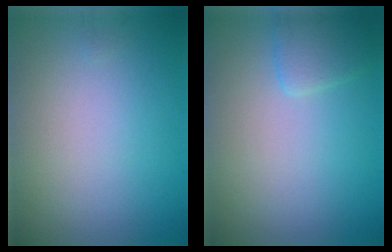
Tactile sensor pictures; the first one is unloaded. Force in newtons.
{"total": 1.8, "press": 1.8, "slide": 0.2}